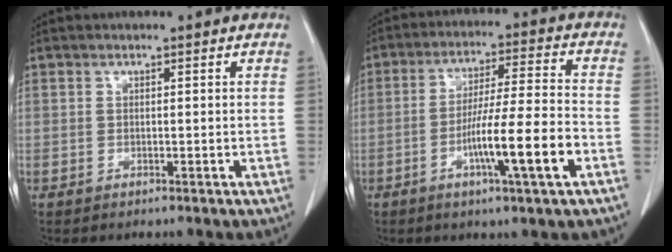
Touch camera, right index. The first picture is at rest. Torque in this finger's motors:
{"motor_torque": [1.50, -0.64, 0.70, 0.11]}